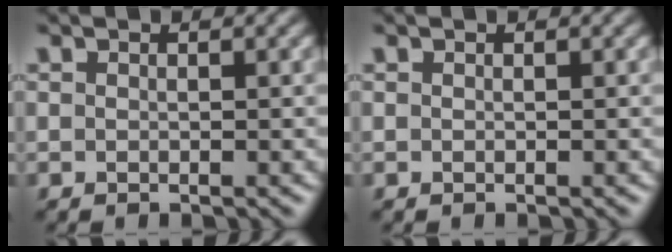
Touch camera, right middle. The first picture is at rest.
{"total": 0.0}